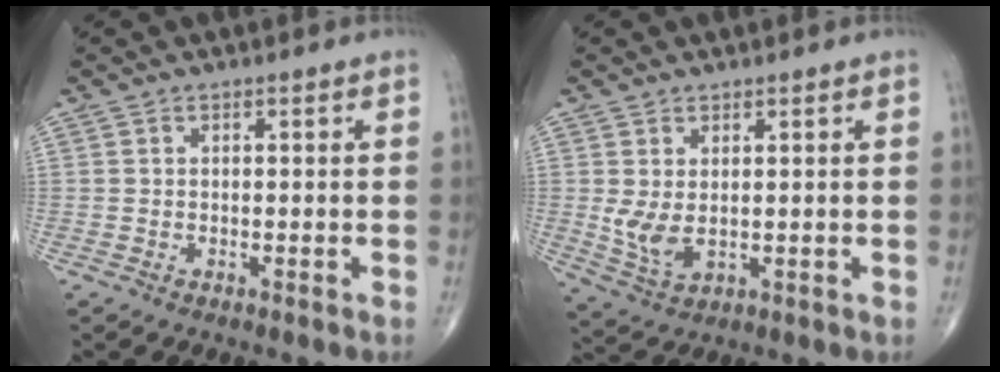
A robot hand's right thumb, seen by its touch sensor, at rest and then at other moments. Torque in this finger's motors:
{"motor_torque": [0.77, 0.73, 0.15, -0.26, 0.06]}